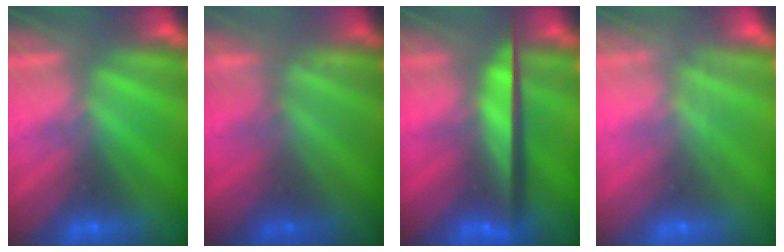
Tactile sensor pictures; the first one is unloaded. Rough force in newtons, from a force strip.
{"total": 2.3}
{"total": 9.7}
{"total": 9.4}